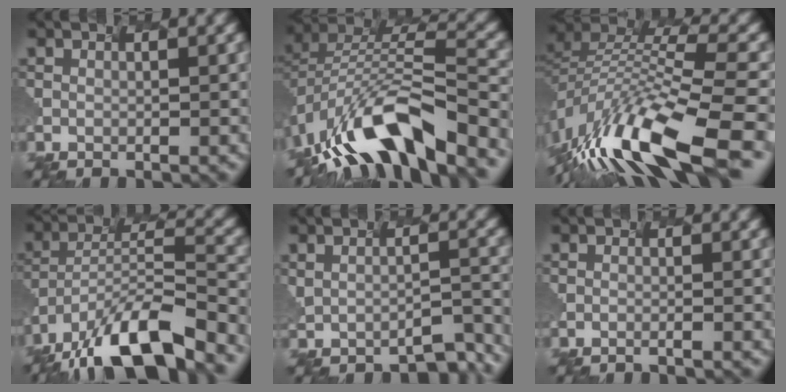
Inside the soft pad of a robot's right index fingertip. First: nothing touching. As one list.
[{"total": 11.5, "force": [-8.8, 3.1, 6.7], "torque": [-0.141, 0.011, -0.129]}, {"total": 13.4, "force": [-9.2, 2.9, 9.3], "torque": [-0.224, 0.009, -0.138]}, {"total": 12.2, "force": [-10.5, 2.4, 5.8], "torque": [-0.122, 0.003, -0.163]}, {"total": 3.3, "force": [-2.7, 0.3, 2.0], "torque": [-0.036, -0.011, -0.010]}, {"total": 0.9, "force": [-0.8, -0.2, 0.1], "torque": [0.001, -0.004, -0.007]}]